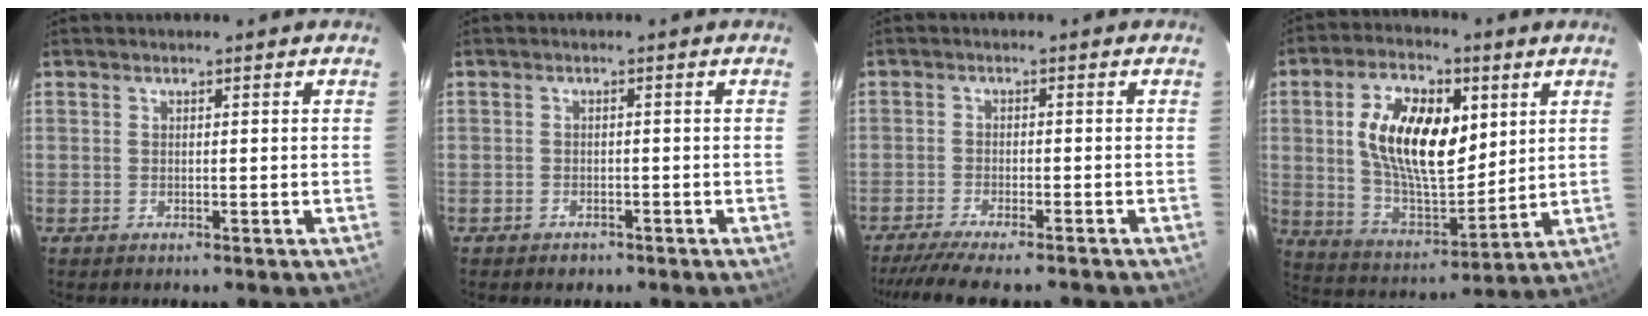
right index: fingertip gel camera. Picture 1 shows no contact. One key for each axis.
{"total": 2.2, "fx": -1.5, "fy": 1.6, "fz": 0.4, "tx": -0.014, "ty": 0.002, "tz": -0.017}
{"total": 10.3, "fx": -9.0, "fy": 1.3, "fz": 4.8, "tx": -0.111, "ty": -0.024, "tz": -0.146}
{"total": 17.7, "fx": 4.5, "fy": 9.0, "fz": 14.6, "tx": -0.267, "ty": 0.012, "tz": 0.091}